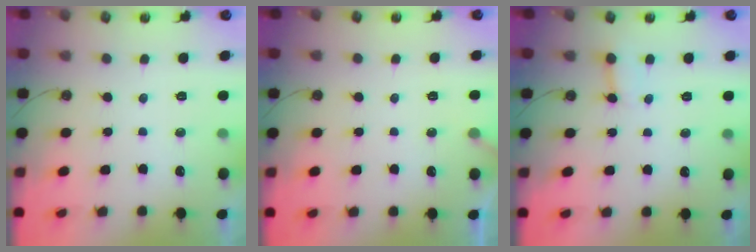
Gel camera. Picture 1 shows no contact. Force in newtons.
{"total": 2.4, "press": 2.4, "slide": 0.1}
{"total": 3.5, "press": 3.5, "slide": 0.3}